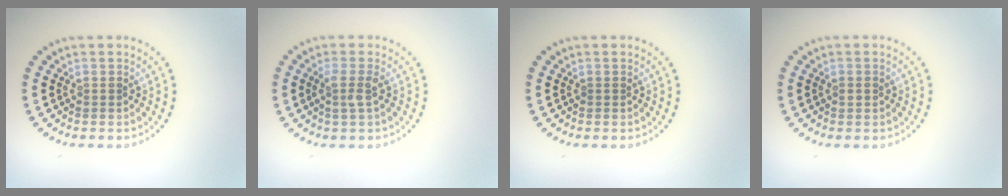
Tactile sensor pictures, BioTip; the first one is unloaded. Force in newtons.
{"total": 1.6, "press": 1.2, "slide": 1.0}
{"total": 0.0}
{"total": 0.8, "press": 0.8, "slide": 0.1}